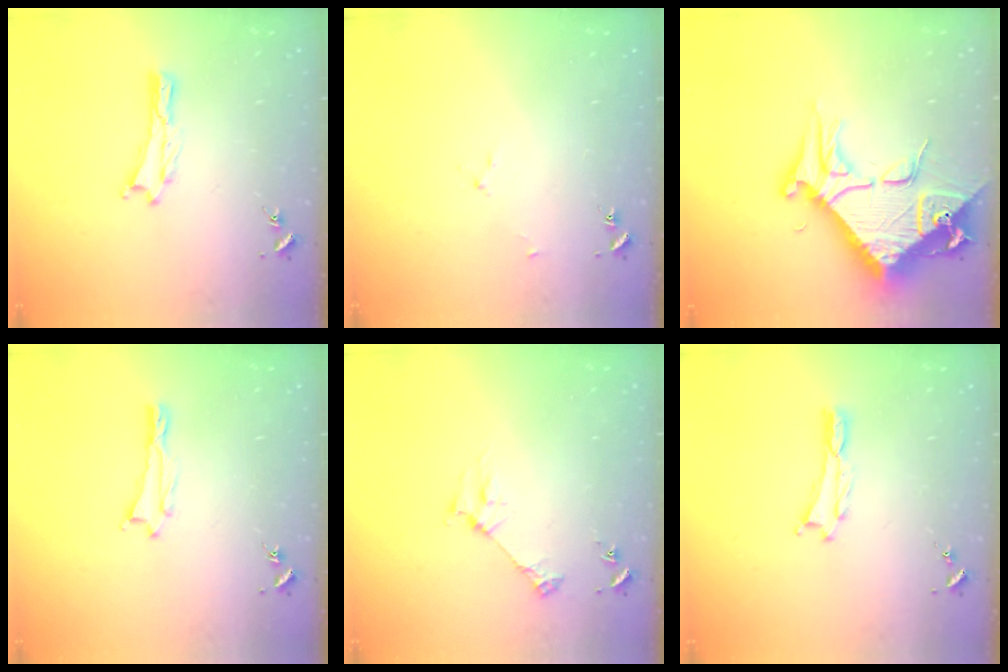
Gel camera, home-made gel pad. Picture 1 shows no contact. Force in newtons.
{"total": 1.9, "press": 1.9, "slide": 0.3}
{"total": 12.0, "press": 11.9, "slide": 1.4}
{"total": 0.5, "press": 0.5, "slide": 0.2}
{"total": 2.8, "press": 2.8, "slide": 0.3}
{"total": 0.0}